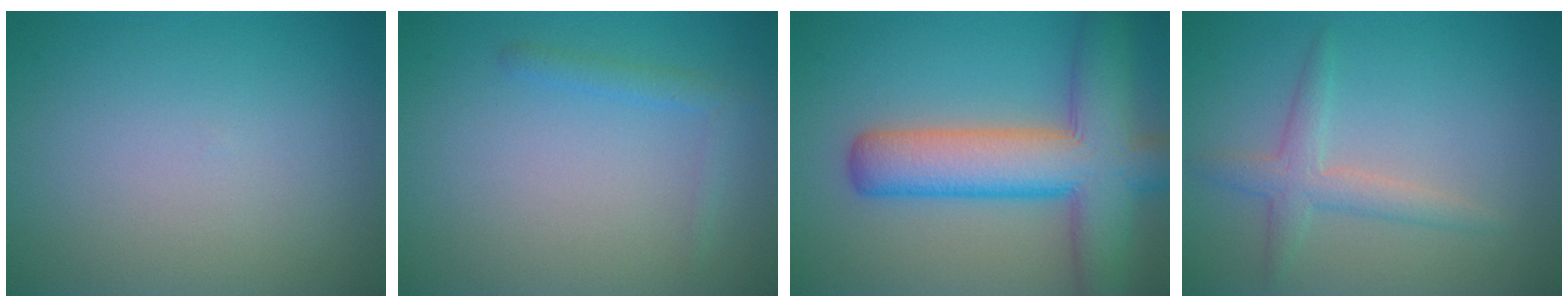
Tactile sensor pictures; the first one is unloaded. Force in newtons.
{"total": 1.5, "press": 1.5, "slide": 0.1}
{"total": 9.8, "press": 9.8, "slide": 0.3}
{"total": 2.5, "press": 2.5, "slide": 0.1}